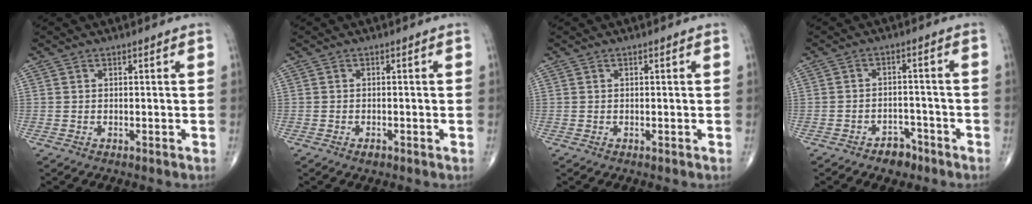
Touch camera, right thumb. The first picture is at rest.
{"total": 1.0, "force": [-0.6, 0.5, 0.6], "torque": [-0.011, 0.000, -0.011]}
{"total": 0.0}
{"total": 4.4, "force": [-3.1, 2.7, 1.6], "torque": [-0.010, 0.026, -0.045]}